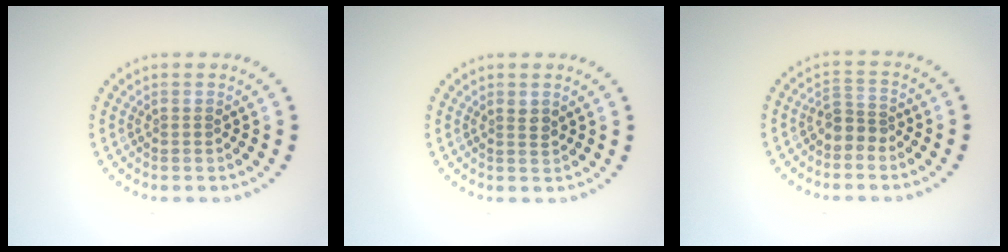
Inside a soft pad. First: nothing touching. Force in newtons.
{"total": 1.0, "press": 0.8, "slide": 0.5}
{"total": 2.0, "press": 1.6, "slide": 1.2}